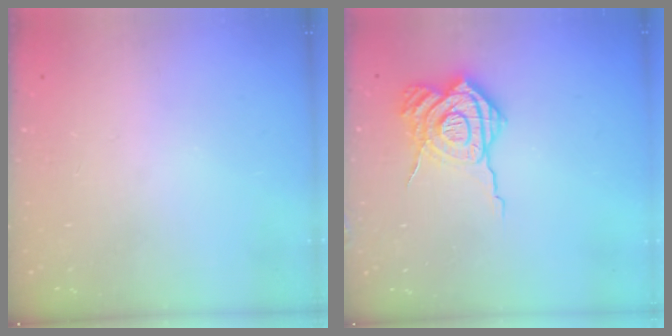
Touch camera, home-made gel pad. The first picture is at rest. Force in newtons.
{"total": 15.9, "press": 15.9, "slide": 1.5}